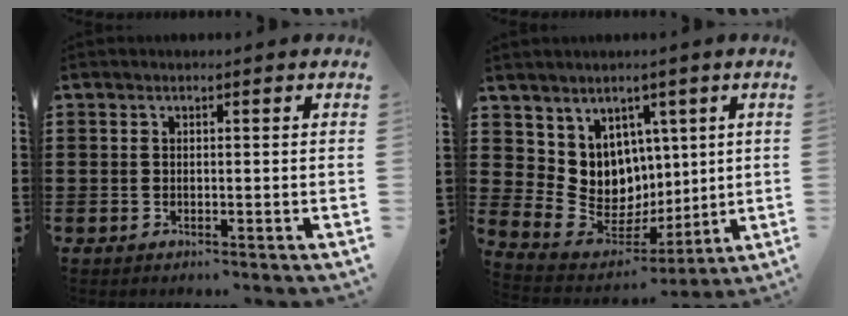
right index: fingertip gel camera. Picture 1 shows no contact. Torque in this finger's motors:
{"motor_torque": [0.91, 0.89, 0.30, 0.09]}